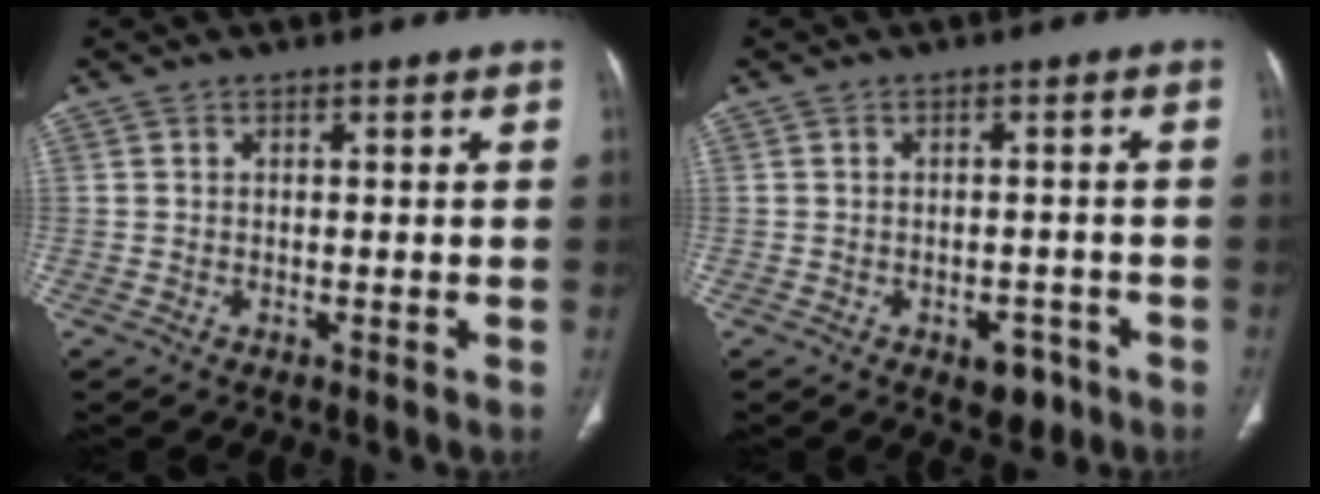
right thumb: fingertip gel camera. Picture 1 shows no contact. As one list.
[{"total": 4.3, "force": [-2.4, 2.6, 2.4], "torque": [-0.009, 0.012, -0.026]}]